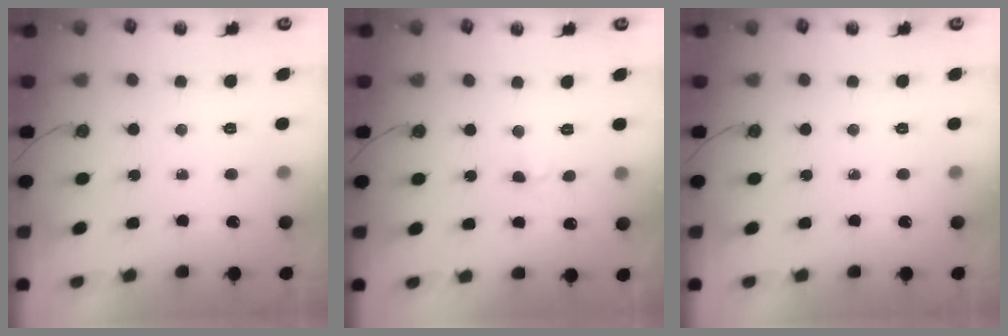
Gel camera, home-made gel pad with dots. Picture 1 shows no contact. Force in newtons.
{"total": 4.2, "press": 2.6, "slide": 3.3}
{"total": 0.0}